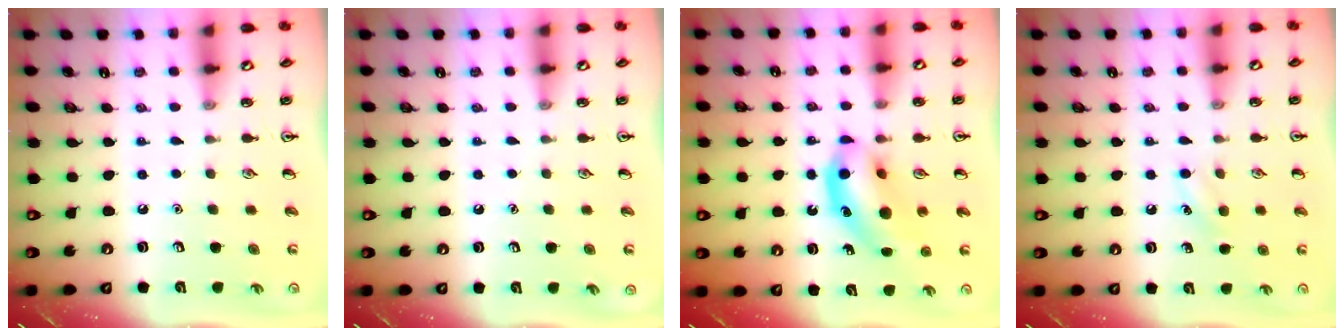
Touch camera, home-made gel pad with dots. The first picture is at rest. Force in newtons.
{"total": 0.0}
{"total": 11.5, "press": 11.0, "slide": 3.5}
{"total": 6.2, "press": 5.9, "slide": 2.0}